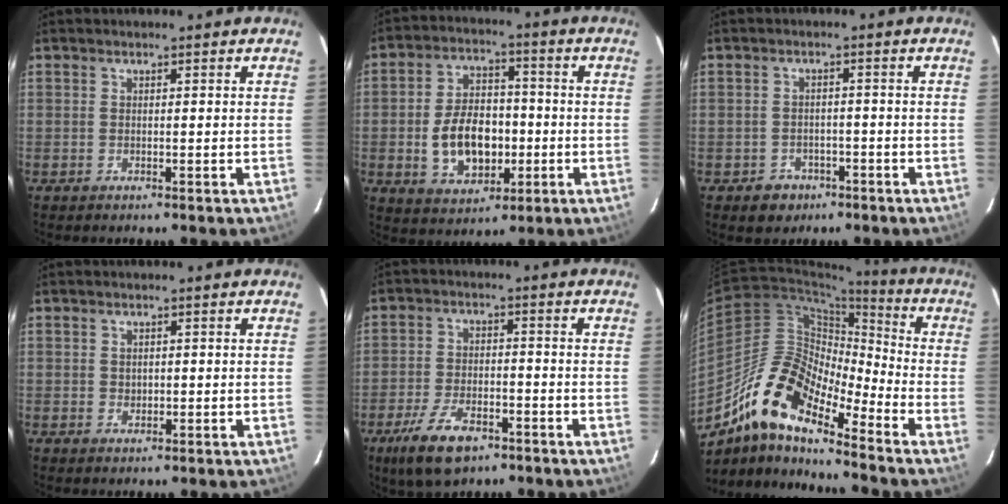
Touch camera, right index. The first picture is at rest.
{"total": 12.4, "force": [-2.5, 8.1, 9.1], "torque": [-0.183, 0.015, -0.026]}
{"total": 4.5, "force": [-2.5, 3.7, 0.7], "torque": [-0.028, 0.012, -0.027]}
{"total": 1.2, "force": [0.1, 1.2, 0.4], "torque": [-0.002, 0.002, 0.003]}
{"total": 10.7, "force": [-6.7, 4.7, 6.9], "torque": [-0.161, -0.014, -0.118]}
{"total": 16.4, "force": [-11.7, 4.9, 10.4], "torque": [-0.176, -0.001, -0.236]}